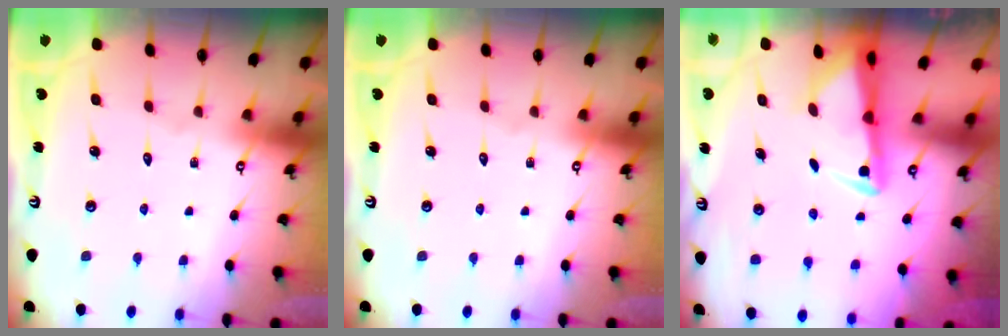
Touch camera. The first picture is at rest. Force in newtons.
{"total": 0.0}
{"total": 3.3, "press": 3.2, "slide": 0.7}